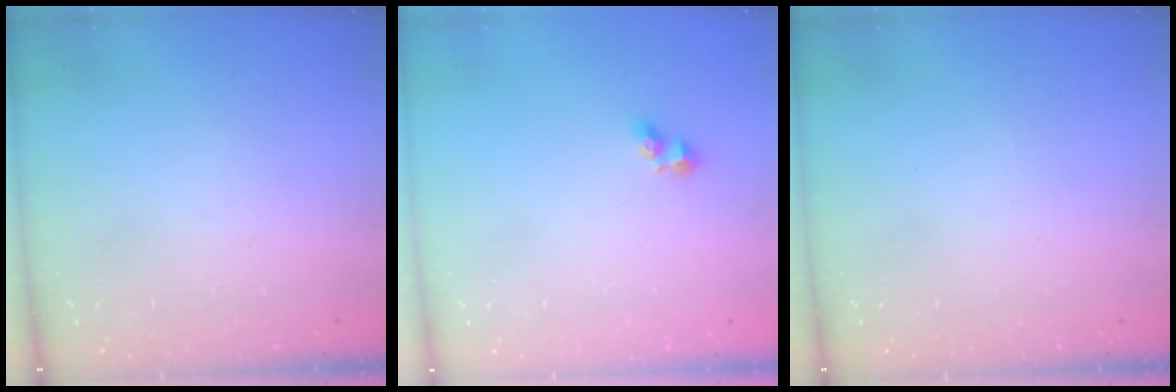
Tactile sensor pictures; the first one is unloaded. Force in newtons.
{"total": 2.7, "press": 2.5, "slide": 1.0}
{"total": 0.0}